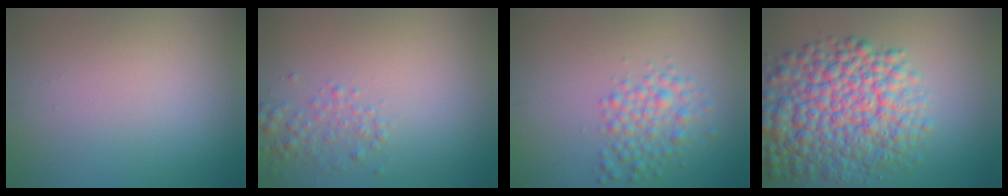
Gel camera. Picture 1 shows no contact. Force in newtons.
{"total": 1.8, "press": 1.8, "slide": 0.1}
{"total": 2.8, "press": 2.8, "slide": 0.0}
{"total": 10.3, "press": 10.3, "slide": 0.2}